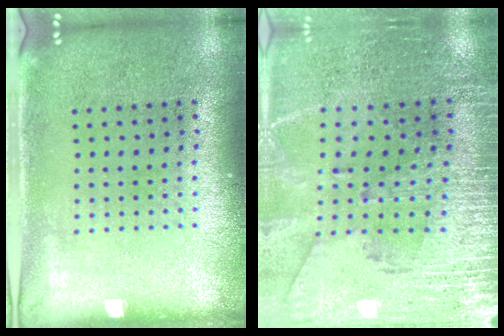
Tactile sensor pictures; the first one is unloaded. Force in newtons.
{"total": 2.9, "press": 2.8, "slide": 0.8}